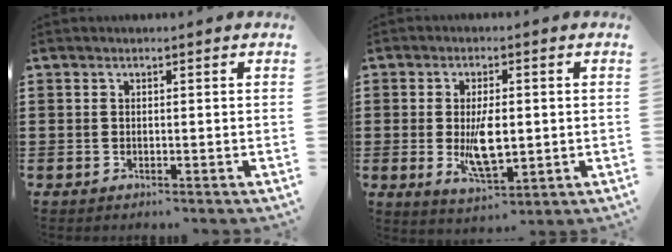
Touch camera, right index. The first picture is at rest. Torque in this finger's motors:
{"motor_torque": [1.78, 0.36, 0.73, 0.21]}